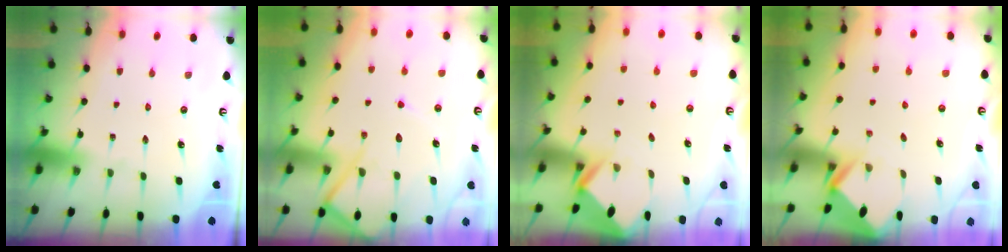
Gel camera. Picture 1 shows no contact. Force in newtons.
{"total": 10.5, "press": 10.5, "slide": 1.1}
{"total": 2.1, "press": 2.1, "slide": 0.1}
{"total": 2.1, "press": 2.1, "slide": 0.1}